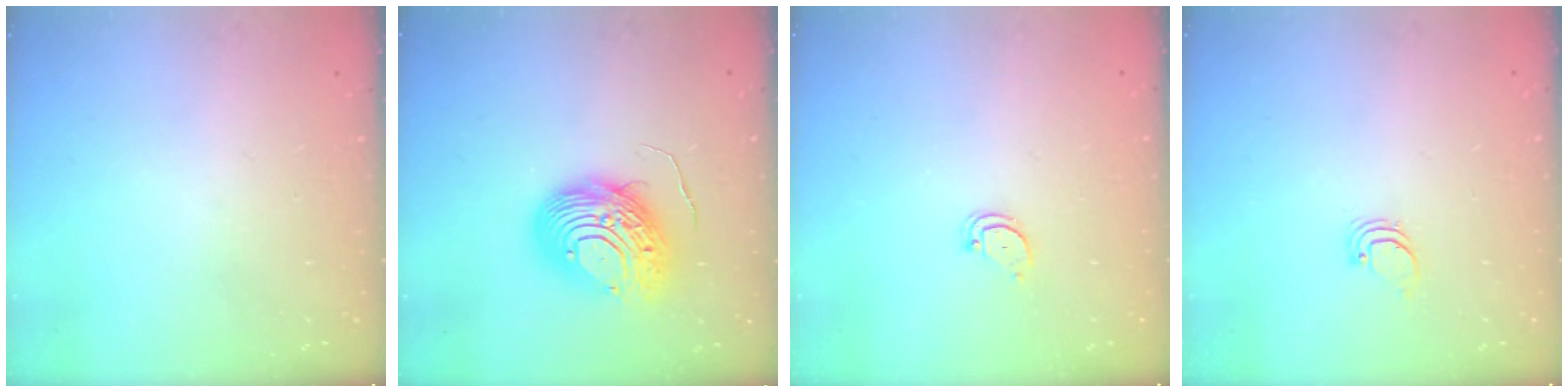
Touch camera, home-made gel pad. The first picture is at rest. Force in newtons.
{"total": 12.5, "press": 12.4, "slide": 1.3}
{"total": 2.4, "press": 2.4, "slide": 0.2}
{"total": 0.9, "press": 0.9, "slide": 0.0}